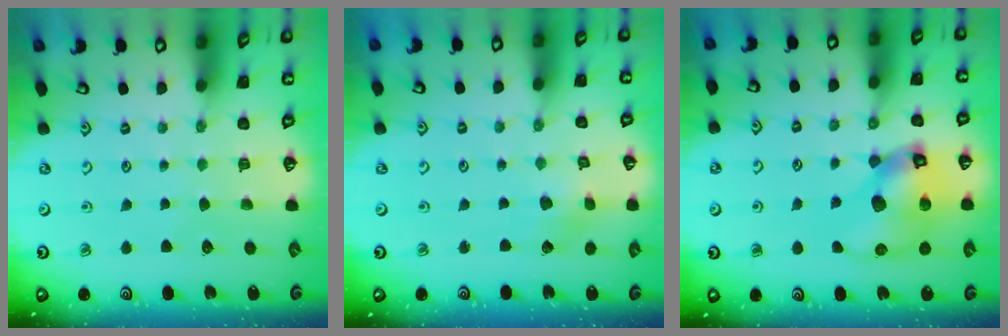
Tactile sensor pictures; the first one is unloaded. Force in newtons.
{"total": 3.1, "press": 3.0, "slide": 0.7}
{"total": 15.8, "press": 15.6, "slide": 2.2}